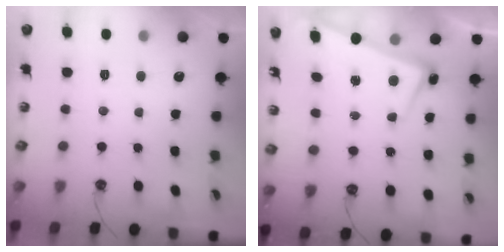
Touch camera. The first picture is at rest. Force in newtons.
{"total": 2.2, "press": 2.2, "slide": 0.5}